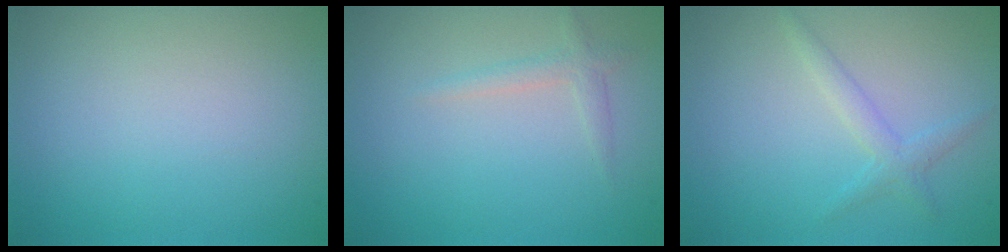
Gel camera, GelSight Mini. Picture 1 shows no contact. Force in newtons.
{"total": 1.3, "press": 1.3, "slide": 0.0}
{"total": 1.7, "press": 1.7, "slide": 0.1}